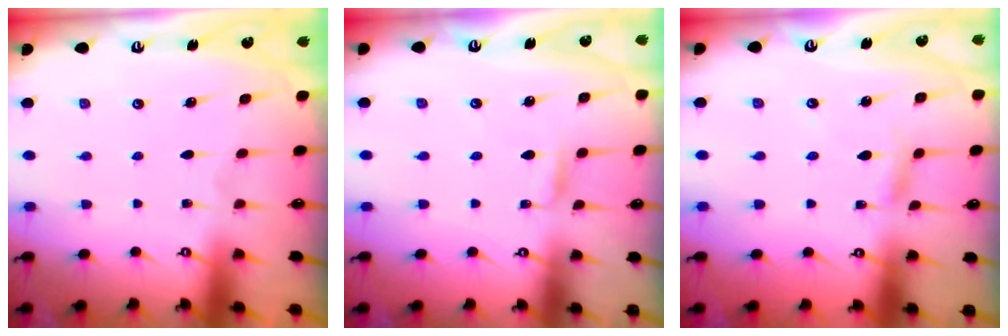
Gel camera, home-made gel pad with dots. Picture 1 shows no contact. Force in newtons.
{"total": 1.3, "press": 1.3, "slide": 0.2}
{"total": 3.1, "press": 3.0, "slide": 0.3}